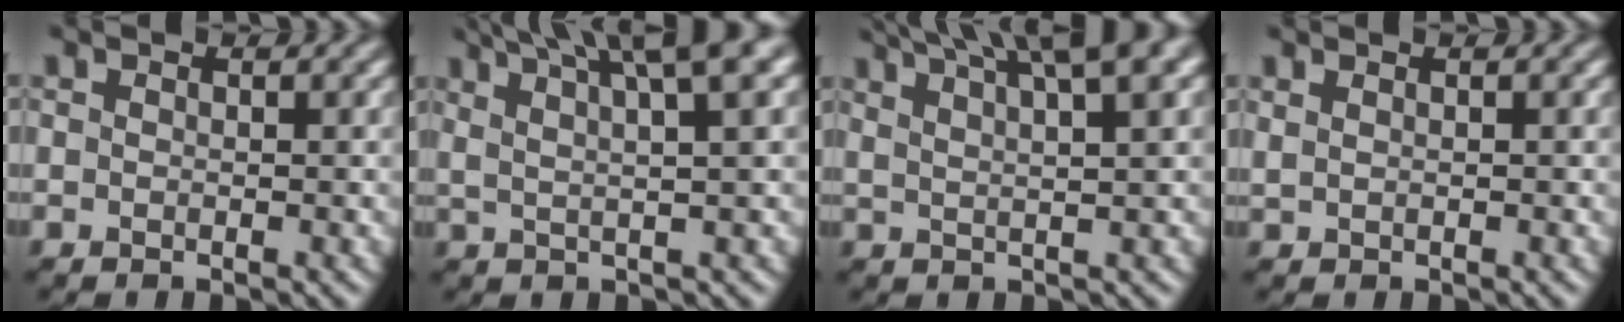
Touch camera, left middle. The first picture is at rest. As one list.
[{"total": 8.4, "force": [5.1, 1.6, 6.4], "torque": [-0.080, 0.032, 0.065]}, {"total": 9.3, "force": [6.2, 2.1, 6.5], "torque": [-0.083, 0.034, 0.062]}, {"total": 0.9, "force": [0.6, 0.4, 0.4], "torque": [-0.004, 0.004, 0.012]}]